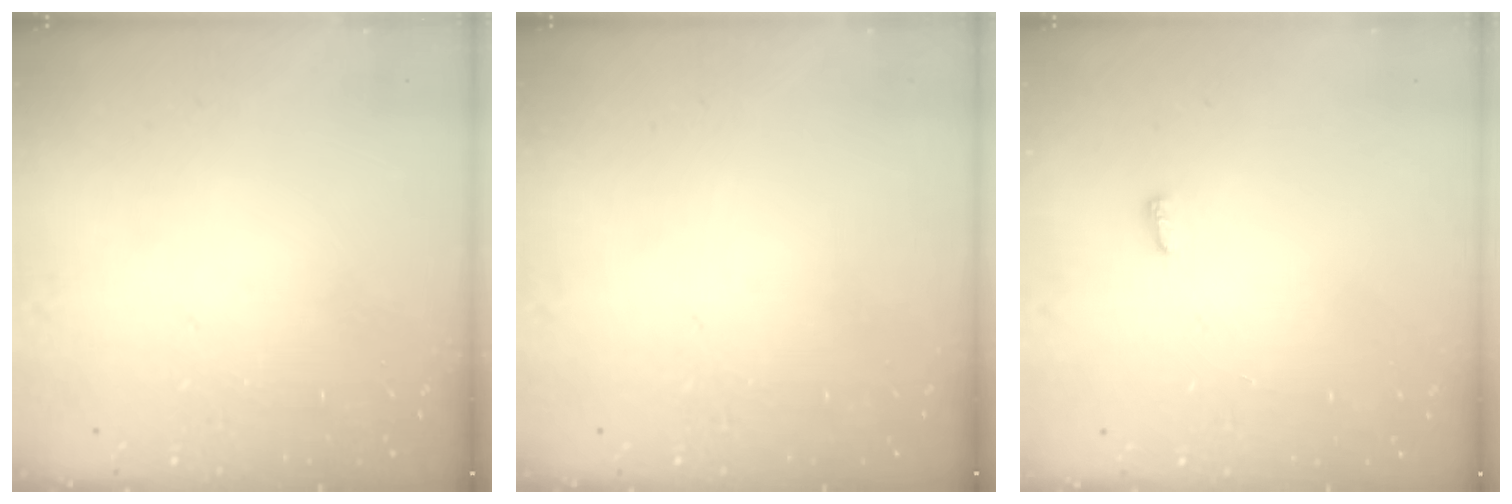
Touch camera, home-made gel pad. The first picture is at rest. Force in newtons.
{"total": 0.0}
{"total": 2.8, "press": 2.8, "slide": 0.5}